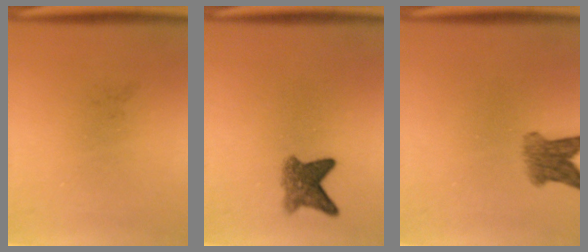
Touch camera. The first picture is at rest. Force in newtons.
{"total": 4.1}
{"total": 4.3}